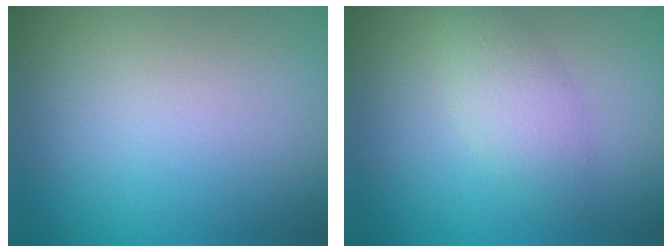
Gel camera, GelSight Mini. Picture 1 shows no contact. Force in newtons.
{"total": 2.7, "press": 2.6, "slide": 0.0}